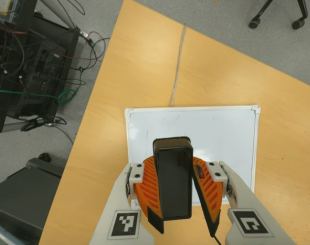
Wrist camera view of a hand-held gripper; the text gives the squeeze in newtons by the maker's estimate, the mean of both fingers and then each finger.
{"total": 8.4, "left": 9.3, "right": 7.5}